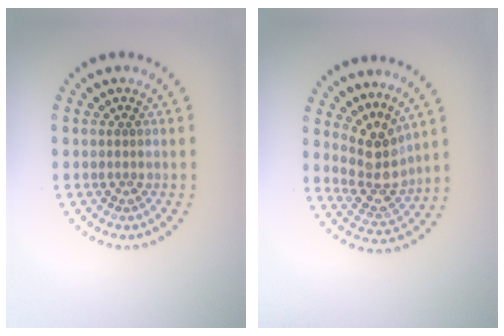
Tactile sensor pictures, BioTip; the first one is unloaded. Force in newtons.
{"total": 3.7, "press": 2.8, "slide": 2.5}